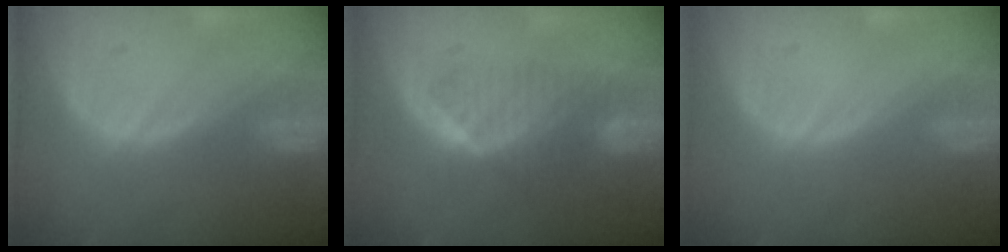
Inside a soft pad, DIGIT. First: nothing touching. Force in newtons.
{"total": 6.6, "press": 5.6, "slide": 3.5}
{"total": 0.0}